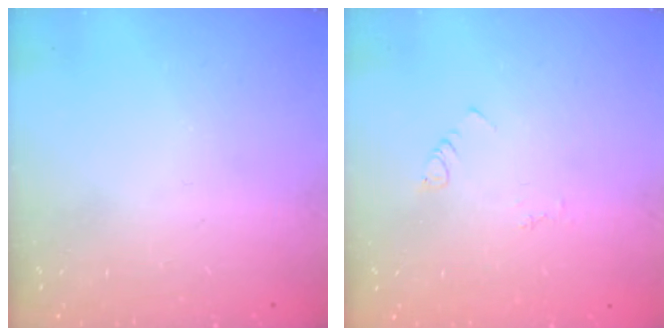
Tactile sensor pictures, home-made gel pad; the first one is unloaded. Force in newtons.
{"total": 2.5, "press": 2.5, "slide": 0.4}